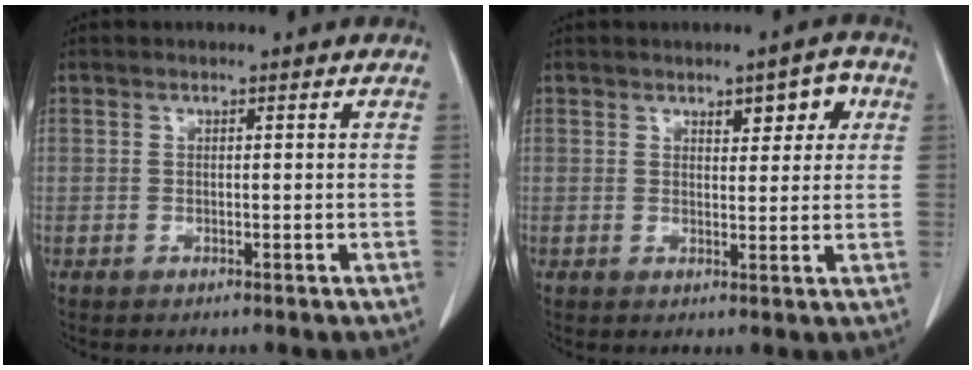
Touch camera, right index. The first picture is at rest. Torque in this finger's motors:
{"motor_torque": [0.07, 0.09, 0.01, 0.01]}